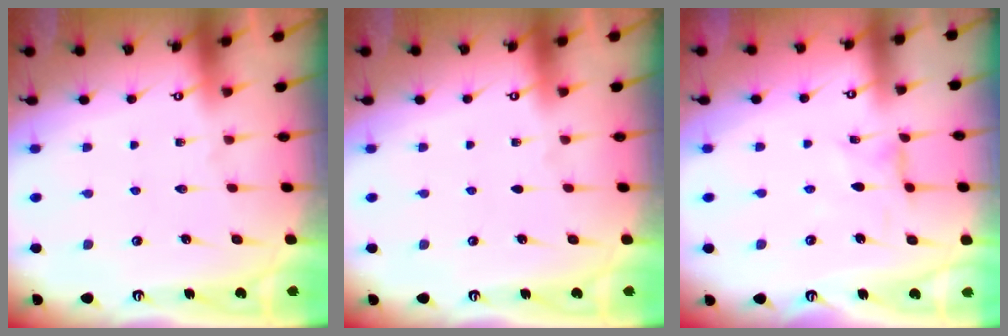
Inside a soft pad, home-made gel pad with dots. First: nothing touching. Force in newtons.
{"total": 0.0}
{"total": 0.9, "press": 0.9, "slide": 0.0}